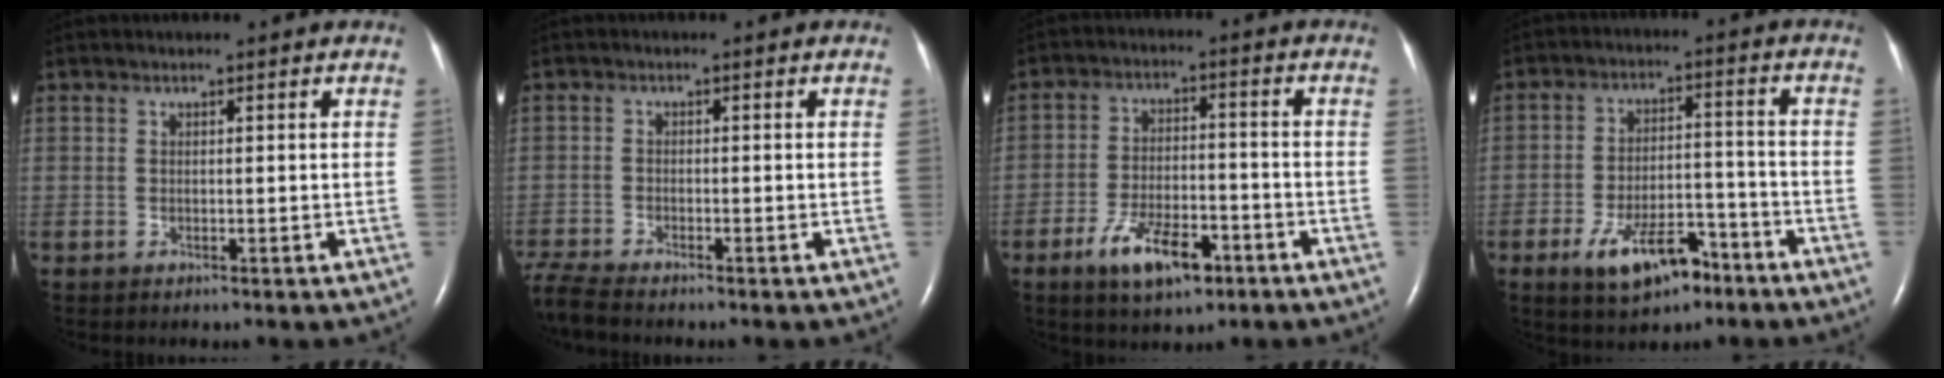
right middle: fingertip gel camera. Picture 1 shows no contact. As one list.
[{"total": 4.4, "force": [-4.2, -0.2, 1.4], "torque": [-0.034, -0.019, -0.082]}, {"total": 9.2, "force": [-5.3, 3.6, 6.7], "torque": [-0.129, -0.003, -0.087]}, {"total": 9.7, "force": [-6.0, 4.1, 6.4], "torque": [-0.118, 0.004, -0.096]}]